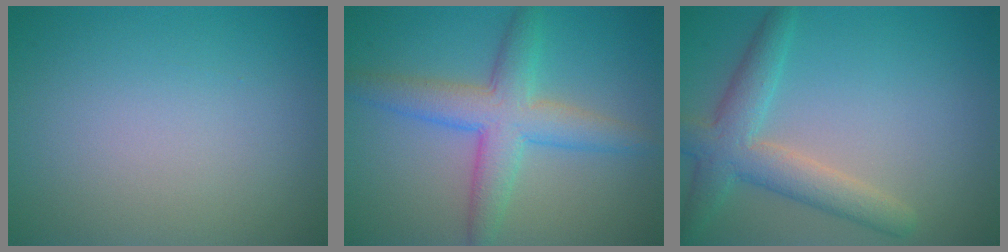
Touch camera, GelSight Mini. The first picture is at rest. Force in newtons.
{"total": 4.5, "press": 4.5, "slide": 0.2}
{"total": 4.5, "press": 4.5, "slide": 0.2}